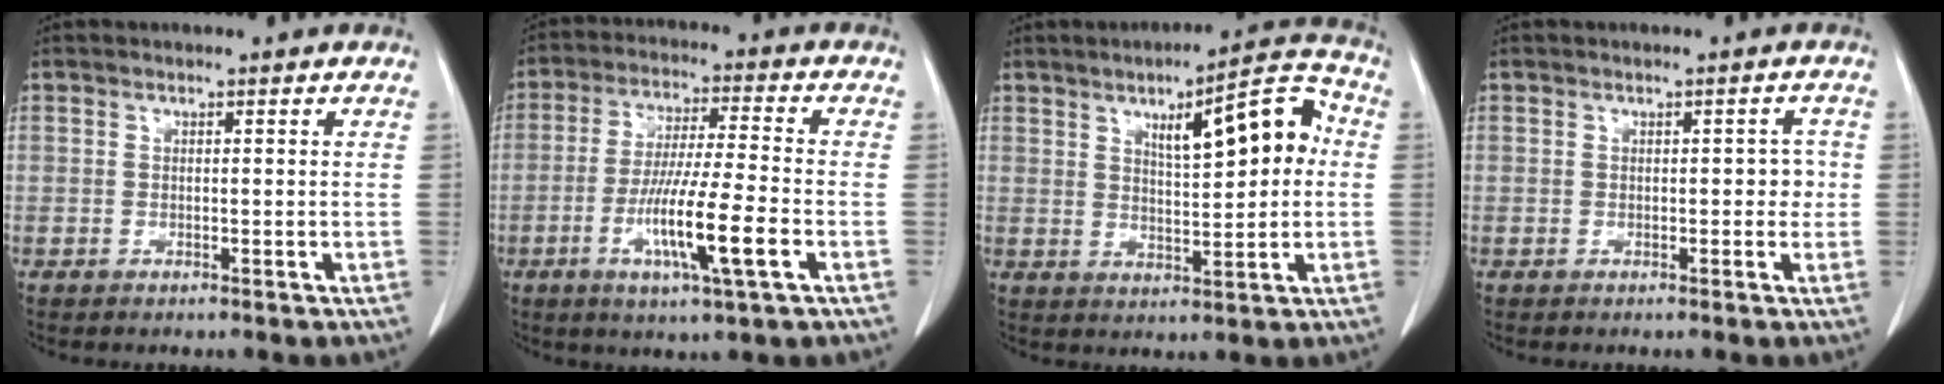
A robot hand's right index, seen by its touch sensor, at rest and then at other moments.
{"total": 11.8, "force": [-4.0, 0.2, 11.1], "torque": [-0.209, -0.016, -0.073]}
{"total": 11.4, "force": [2.7, 2.9, 10.7], "torque": [-0.150, 0.029, 0.040]}
{"total": 2.2, "force": [-0.1, 1.3, 1.7], "torque": [-0.016, 0.014, 0.000]}